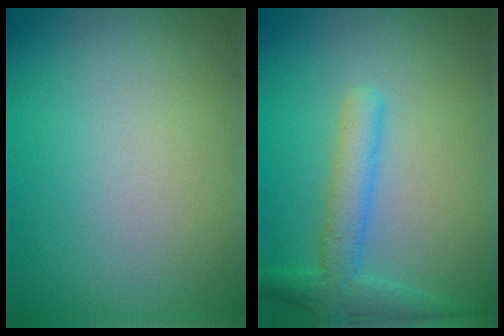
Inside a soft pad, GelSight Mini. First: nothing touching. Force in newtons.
{"total": 3.5, "press": 3.5, "slide": 0.2}